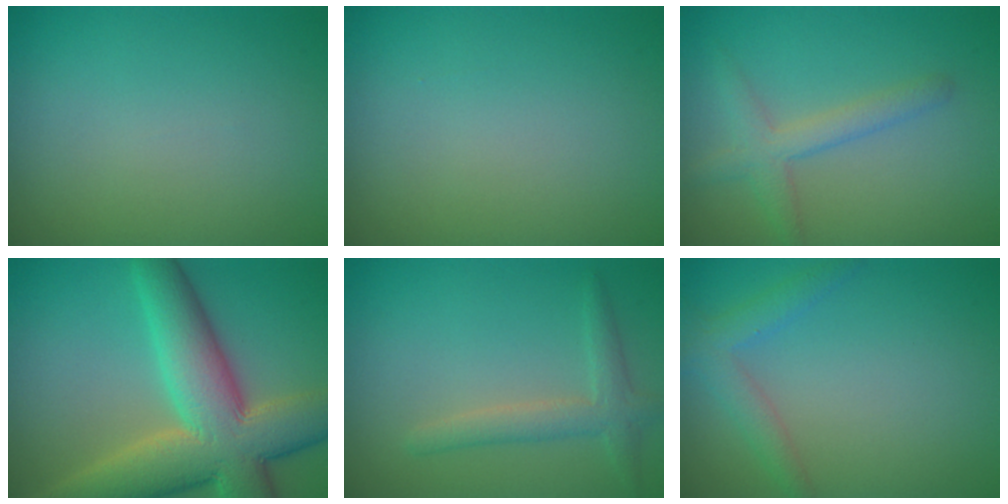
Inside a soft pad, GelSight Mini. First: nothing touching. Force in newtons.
{"total": 0.0}
{"total": 2.8, "press": 2.8, "slide": 0.1}
{"total": 11.5, "press": 11.4, "slide": 0.9}
{"total": 2.6, "press": 2.6, "slide": 0.1}
{"total": 2.3, "press": 2.3, "slide": 0.2}